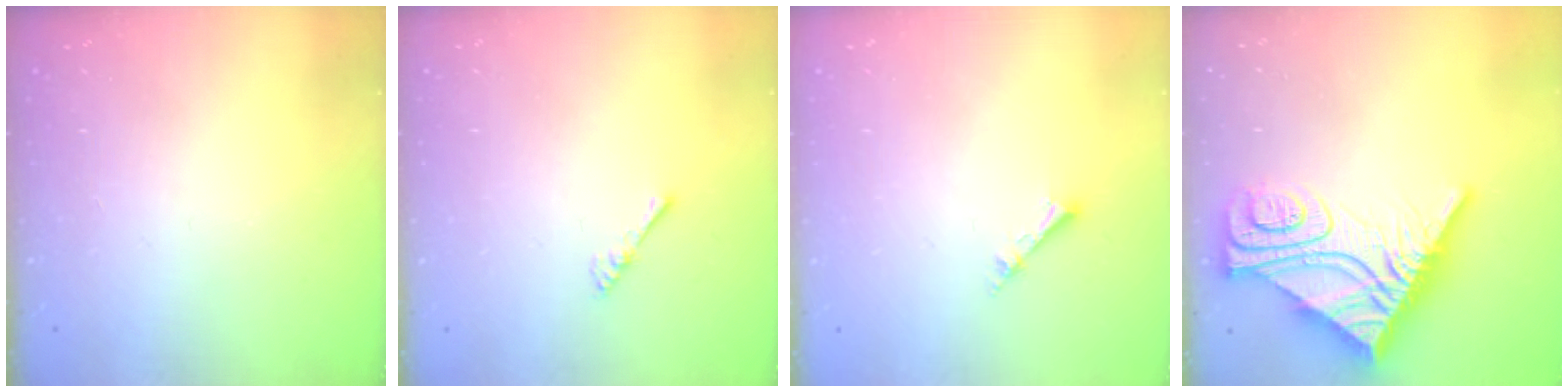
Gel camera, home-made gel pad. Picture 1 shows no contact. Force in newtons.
{"total": 2.4, "press": 2.4, "slide": 0.5}
{"total": 2.1, "press": 2.1, "slide": 0.3}
{"total": 18.8, "press": 18.7, "slide": 1.5}